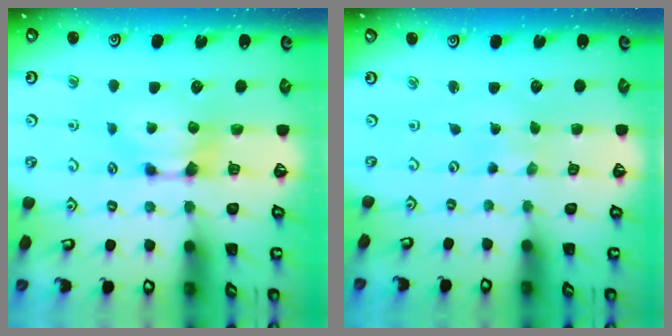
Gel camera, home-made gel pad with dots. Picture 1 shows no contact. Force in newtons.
{"total": 6.2, "press": 6.2, "slide": 0.3}